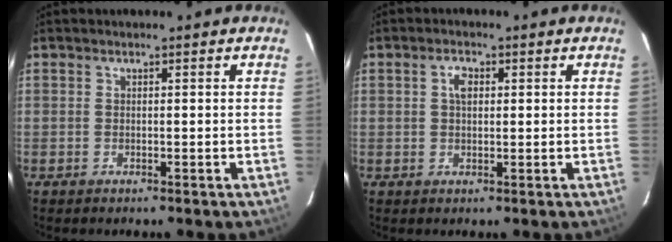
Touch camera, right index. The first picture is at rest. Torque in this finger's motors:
{"motor_torque": [0.04, -0.01, 0.04, 0.05]}